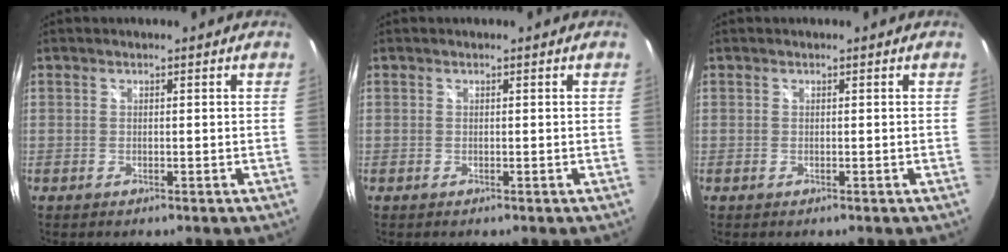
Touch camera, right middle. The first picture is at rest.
{"total": 0.0}
{"total": 0.0}